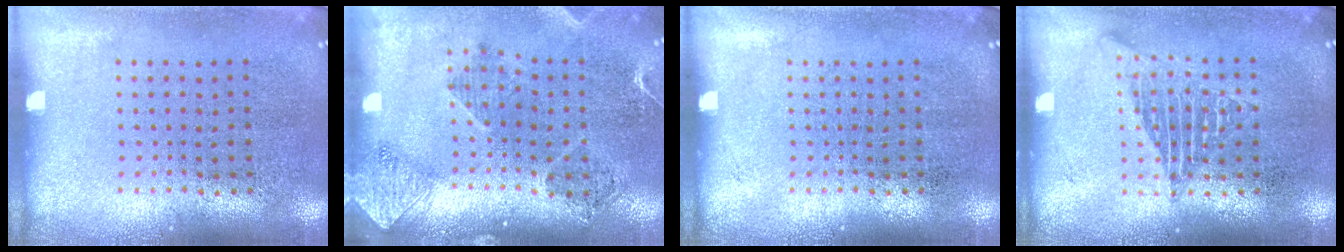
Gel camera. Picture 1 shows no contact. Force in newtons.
{"total": 1.5, "press": 1.4, "slide": 0.5}
{"total": 0.0}
{"total": 2.2, "press": 2.2, "slide": 0.2}